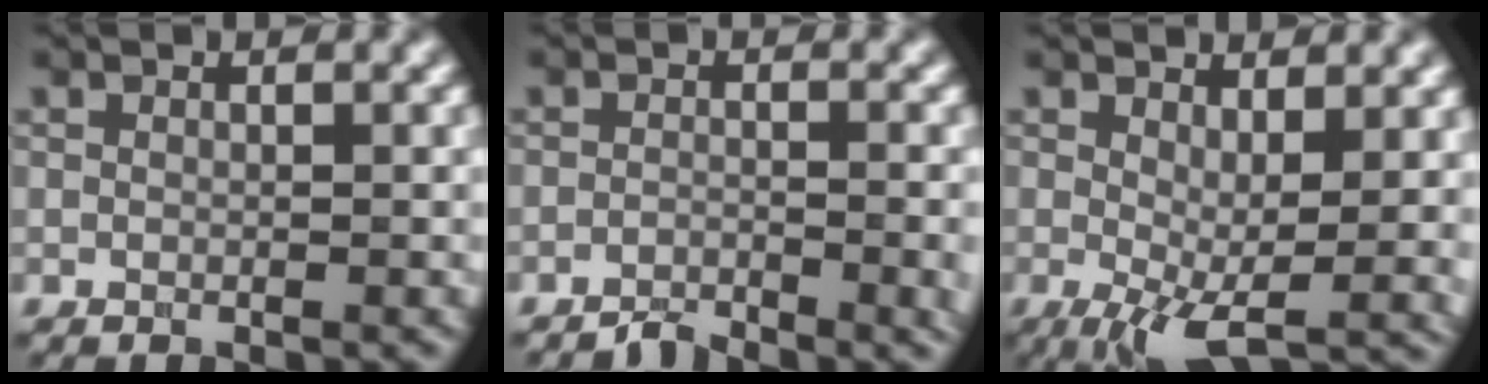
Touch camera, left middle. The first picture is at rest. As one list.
[{"total": 3.2, "force": [-2.4, 0.9, 1.9], "torque": [-0.026, -0.003, -0.044]}, {"total": 6.2, "force": [0.1, 2.4, 5.8], "torque": [-0.107, -0.017, 0.008]}]